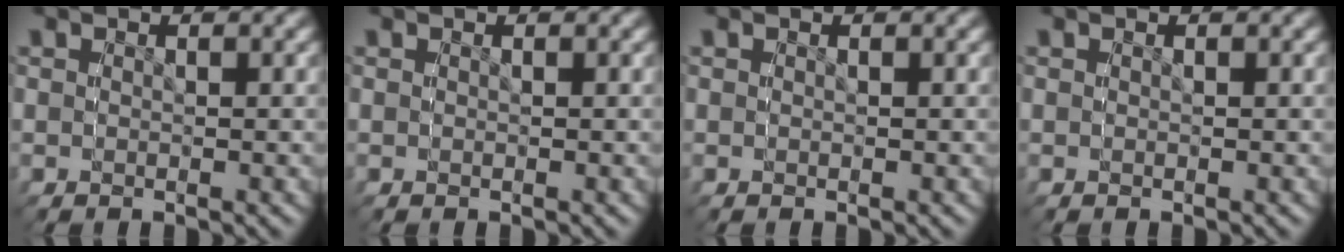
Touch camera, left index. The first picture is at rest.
{"total": 0.0}
{"total": 0.0}
{"total": 0.0}